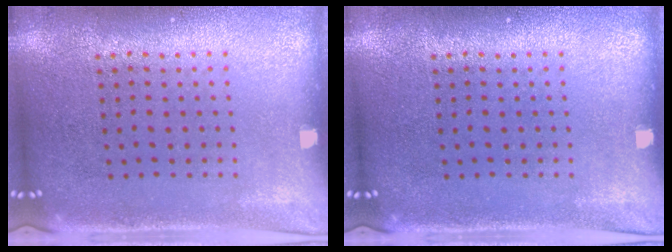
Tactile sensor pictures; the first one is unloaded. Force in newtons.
{"total": 0.0}